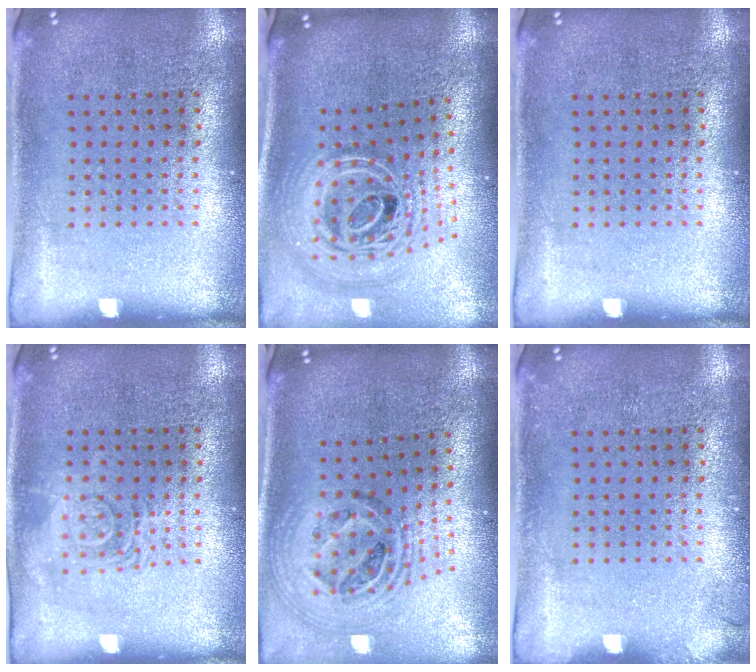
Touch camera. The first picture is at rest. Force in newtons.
{"total": 3.0, "press": 2.1, "slide": 2.1}
{"total": 0.0}
{"total": 1.6, "press": 1.6, "slide": 0.3}
{"total": 1.8, "press": 1.5, "slide": 1.1}
{"total": 0.7, "press": 0.7, "slide": 0.2}